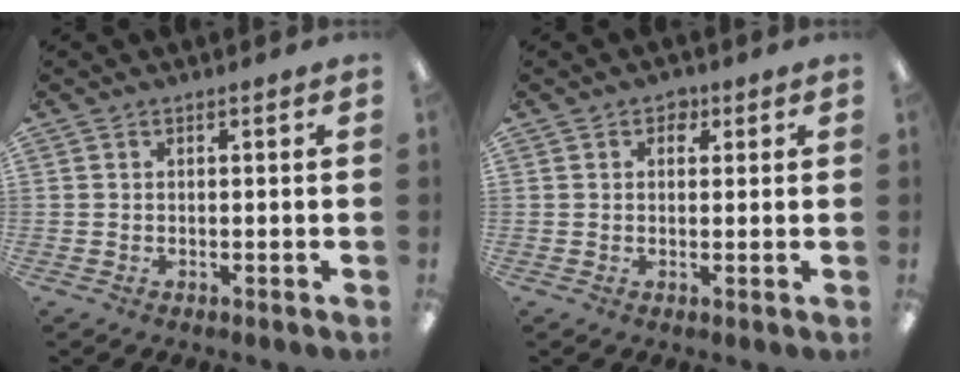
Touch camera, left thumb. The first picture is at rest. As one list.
[{"total": 2.3, "force": [1.0, 1.8, 0.9], "torque": [0.004, -0.003, 0.012]}]